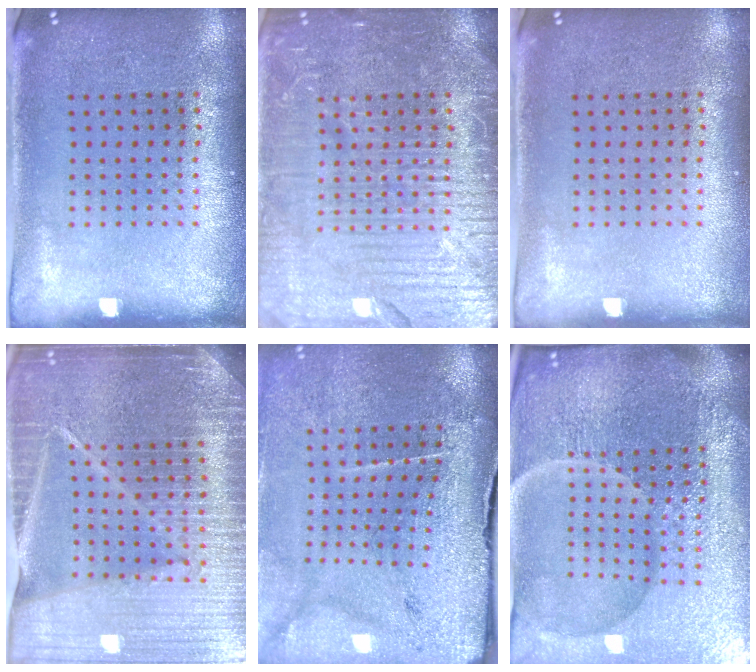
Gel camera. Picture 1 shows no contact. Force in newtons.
{"total": 7.0, "press": 7.0, "slide": 0.9}
{"total": 0.0}
{"total": 6.4, "press": 5.6, "slide": 3.2}
{"total": 3.5, "press": 3.3, "slide": 0.9}
{"total": 7.3, "press": 6.4, "slide": 3.5}